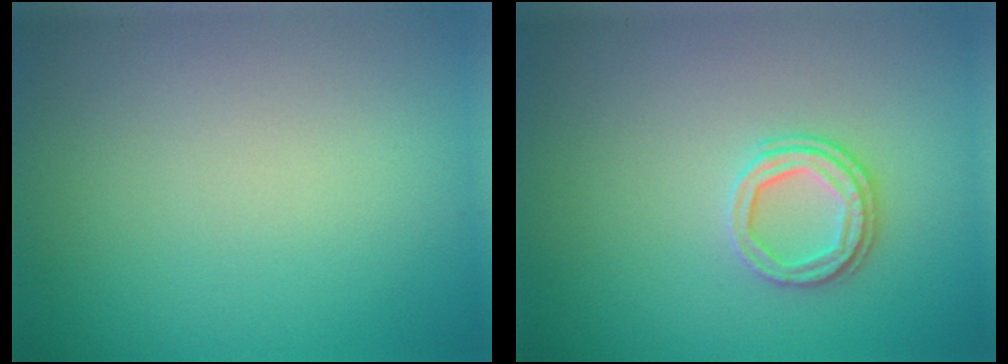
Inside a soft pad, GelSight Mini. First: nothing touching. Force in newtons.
{"total": 2.5, "press": 2.3, "slide": 0.9}